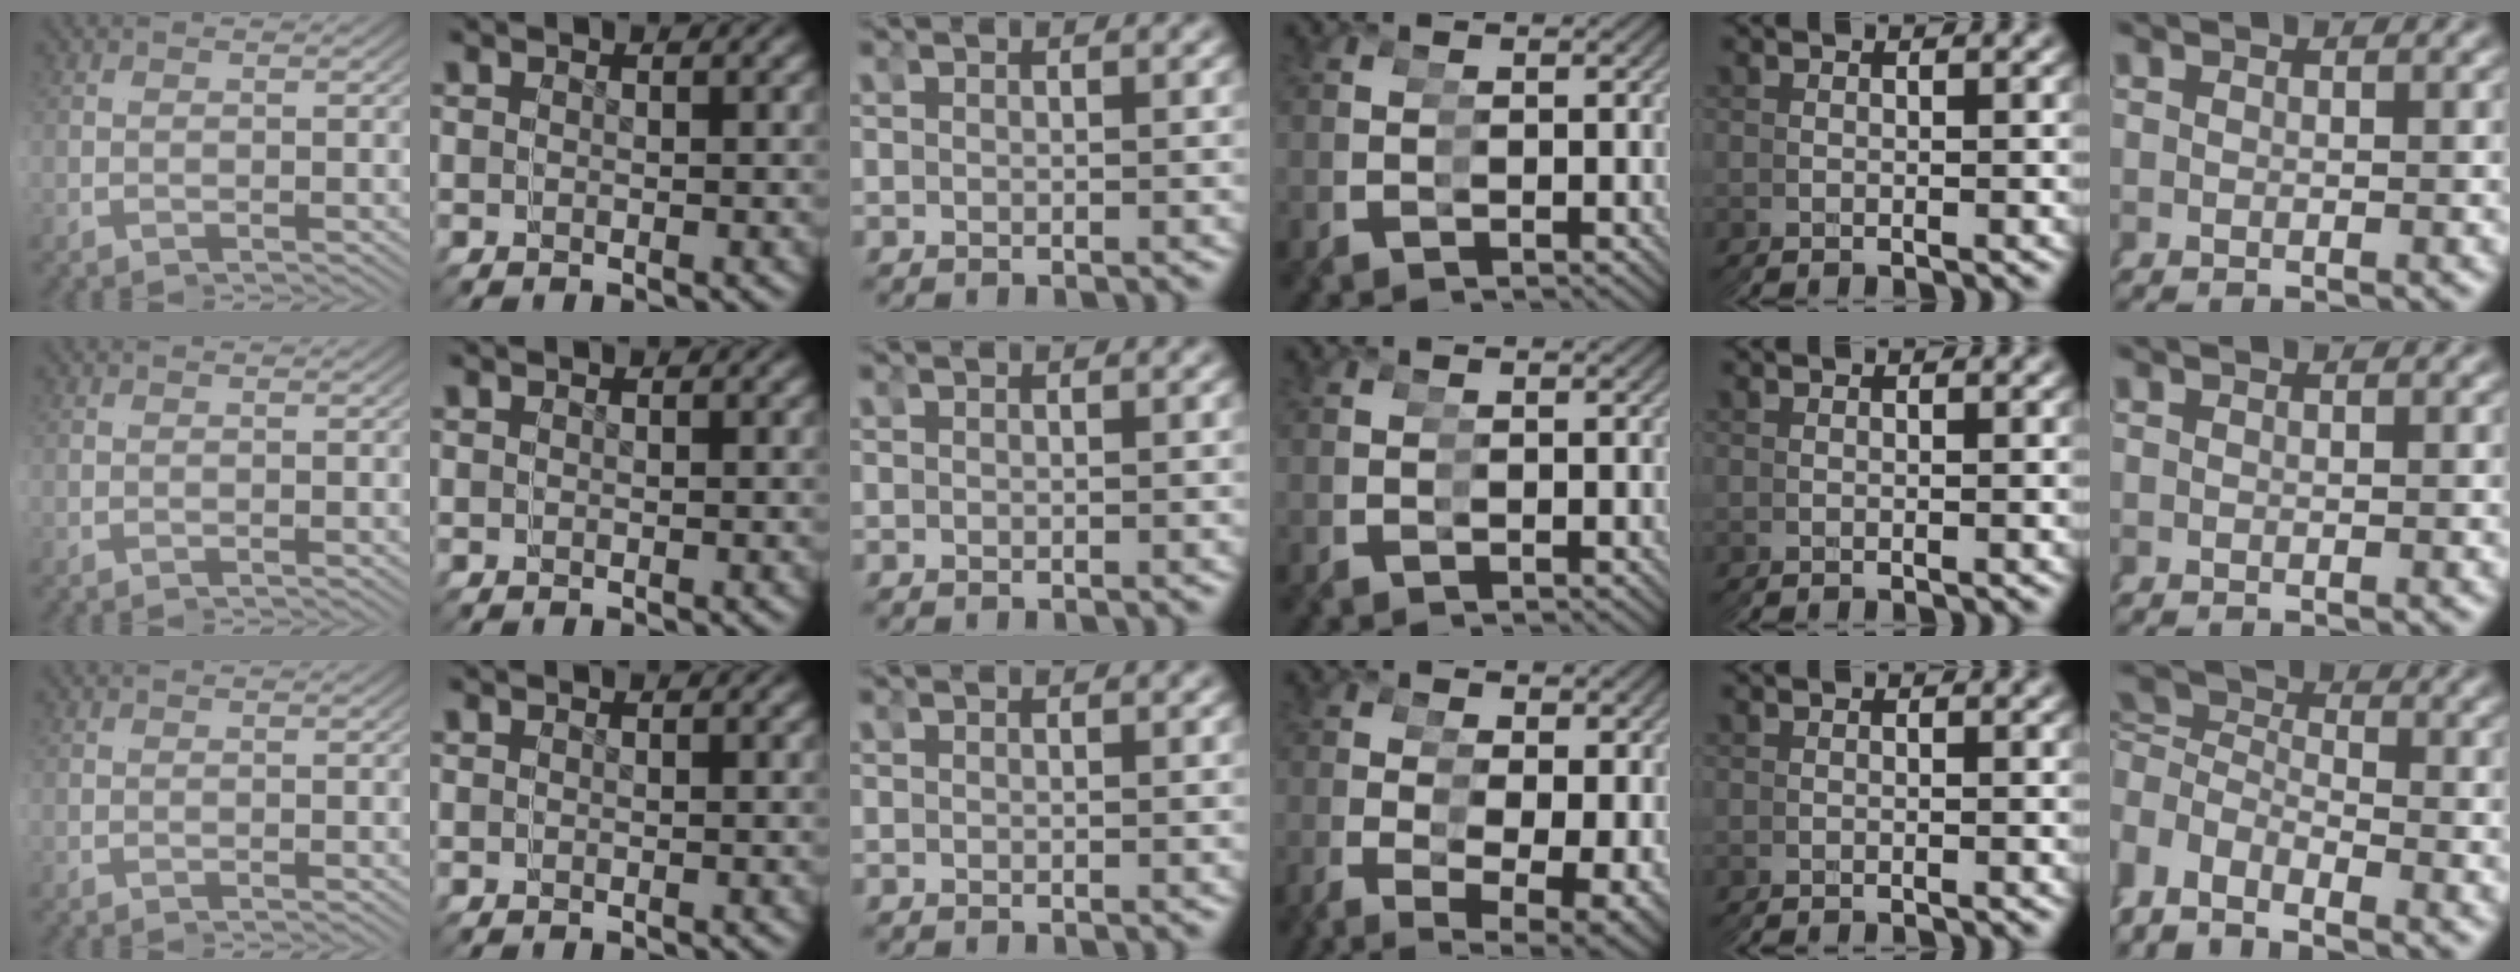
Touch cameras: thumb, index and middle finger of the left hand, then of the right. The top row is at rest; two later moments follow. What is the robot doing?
{"motion": "grasp_and_lifting", "object": "hoodie"}